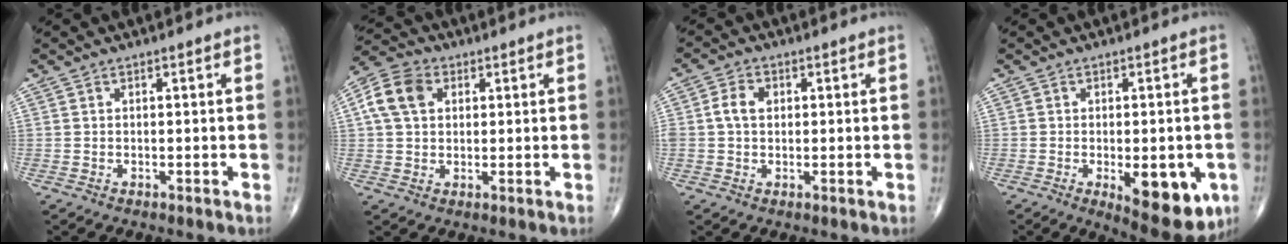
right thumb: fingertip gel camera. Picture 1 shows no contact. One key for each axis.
{"total": 8.4, "fx": 2.2, "fy": 6.1, "fz": 5.4, "tx": -0.100, "ty": 0.014, "tz": 0.035}
{"total": 4.0, "fx": 0.5, "fy": 3.0, "fz": 2.7, "tx": -0.052, "ty": 0.009, "tz": 0.005}
{"total": 12.6, "fx": -4.1, "fy": 5.4, "fz": 10.6, "tx": -0.118, "ty": -0.006, "tz": -0.041}